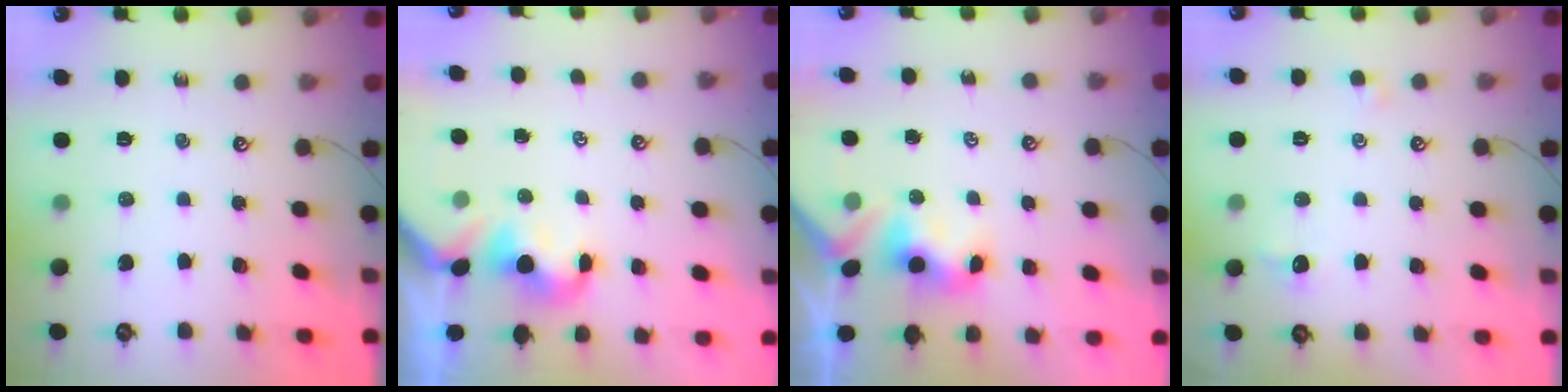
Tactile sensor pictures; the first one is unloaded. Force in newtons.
{"total": 1.1, "press": 1.0, "slide": 0.4}
{"total": 3.8, "press": 3.8, "slide": 0.2}
{"total": 1.1, "press": 0.9, "slide": 0.6}